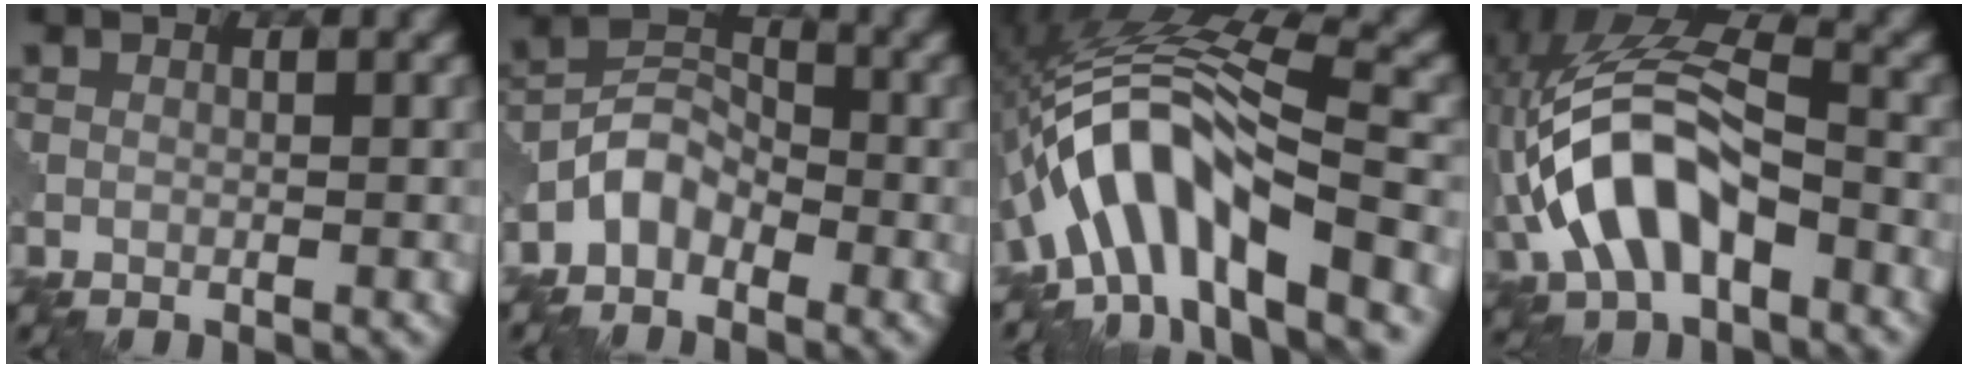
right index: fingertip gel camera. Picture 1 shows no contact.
{"total": 3.7, "force": [-2.3, 2.3, 1.7], "torque": [-0.032, 0.012, -0.059]}
{"total": 11.1, "force": [-4.9, 3.4, 9.3], "torque": [-0.156, 0.027, -0.091]}
{"total": 10.0, "force": [-3.0, 5.4, 7.8], "torque": [-0.163, 0.015, -0.063]}